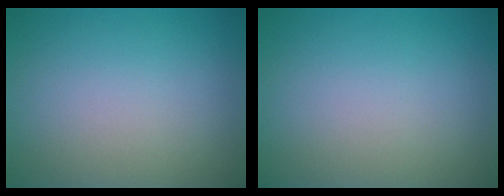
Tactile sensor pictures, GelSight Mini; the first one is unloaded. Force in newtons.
{"total": 0.0}